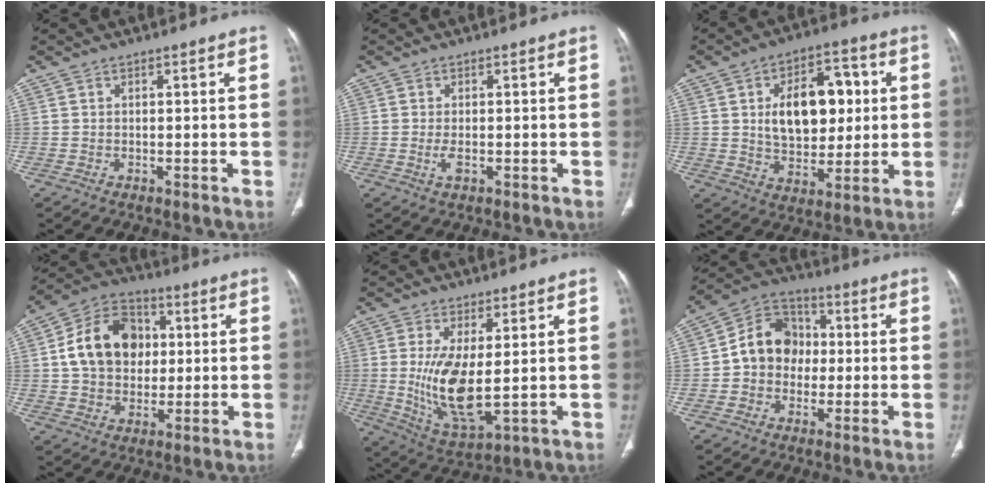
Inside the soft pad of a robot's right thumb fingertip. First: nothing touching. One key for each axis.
{"total": 2.0, "fx": -0.5, "fy": 0.8, "fz": 1.7, "tx": -0.042, "ty": -0.006, "tz": -0.008}
{"total": 16.4, "fx": 2.6, "fy": 10.1, "fz": 12.6, "tx": -0.147, "ty": 0.009, "tz": 0.045}
{"total": 15.2, "fx": 2.0, "fy": 11.7, "fz": 9.6, "tx": -0.136, "ty": 0.017, "tz": 0.030}
{"total": 11.6, "fx": 0.4, "fy": 4.2, "fz": 10.8, "tx": -0.214, "ty": -0.030, "tz": 0.025}
{"total": 11.6, "fx": -0.2, "fy": 9.8, "fz": 6.2, "tx": -0.071, "ty": 0.033, "tz": -0.015}